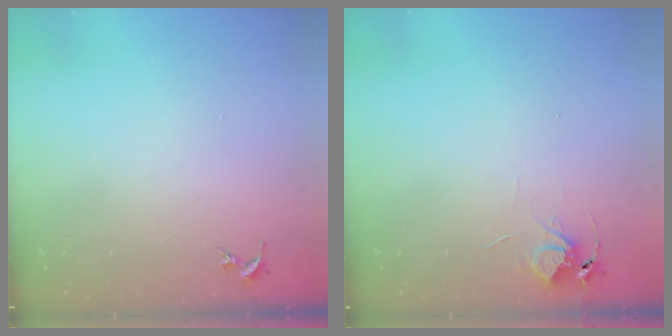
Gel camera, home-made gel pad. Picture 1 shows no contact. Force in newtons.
{"total": 5.7, "press": 5.7, "slide": 0.3}